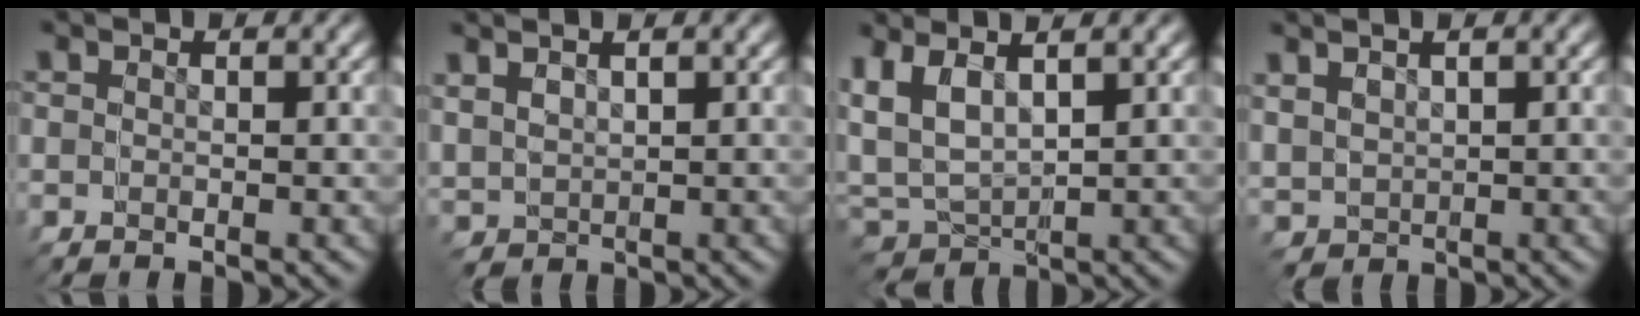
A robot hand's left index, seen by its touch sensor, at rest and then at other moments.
{"total": 2.0, "force": [0.8, 1.6, 0.9], "torque": [-0.002, 0.003, 0.019]}
{"total": 8.8, "force": [1.6, 7.2, 4.7], "torque": [-0.124, -0.015, 0.036]}
{"total": 2.5, "force": [0.9, 2.2, 0.9], "torque": [-0.004, 0.001, 0.020]}